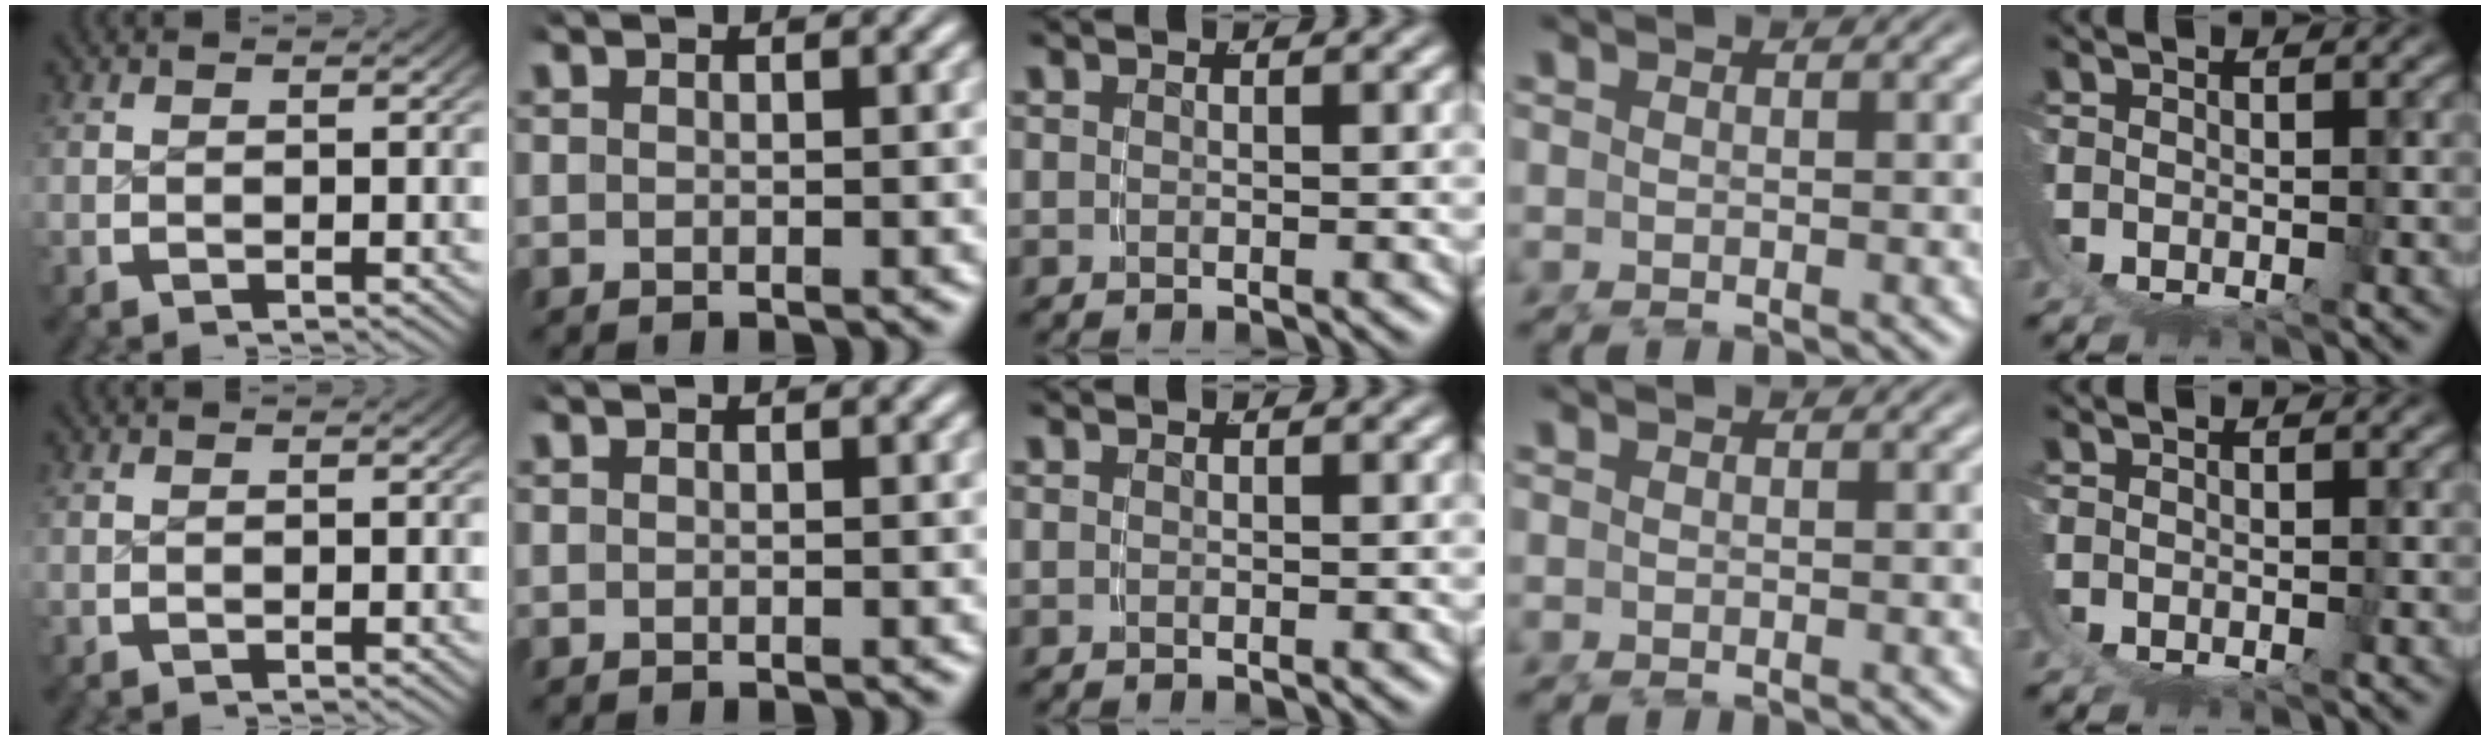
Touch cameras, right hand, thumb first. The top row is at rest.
{}